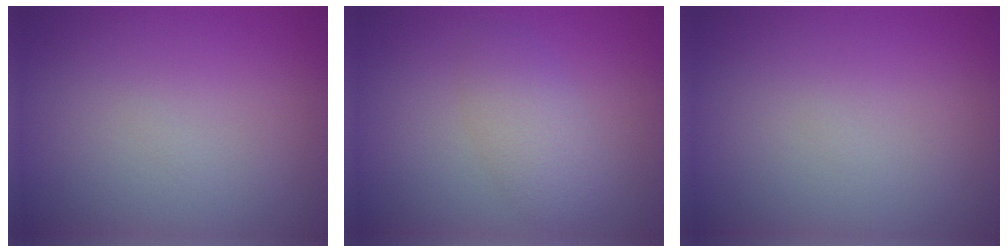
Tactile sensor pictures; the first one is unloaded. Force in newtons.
{"total": 2.7, "press": 2.7, "slide": 0.1}
{"total": 0.0}